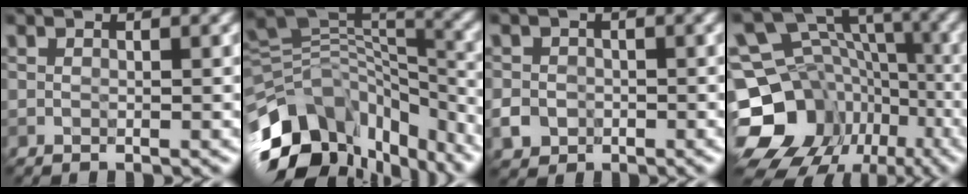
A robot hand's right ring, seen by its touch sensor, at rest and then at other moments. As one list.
[{"total": 14.0, "force": [-7.9, 8.1, 8.2], "torque": [-0.184, 0.012, -0.123]}, {"total": 2.2, "force": [-0.7, 2.0, 0.6], "torque": [-0.006, -0.002, -0.014]}, {"total": 16.1, "force": [-6.5, 13.0, 7.0], "torque": [-0.161, 0.001, -0.087]}]